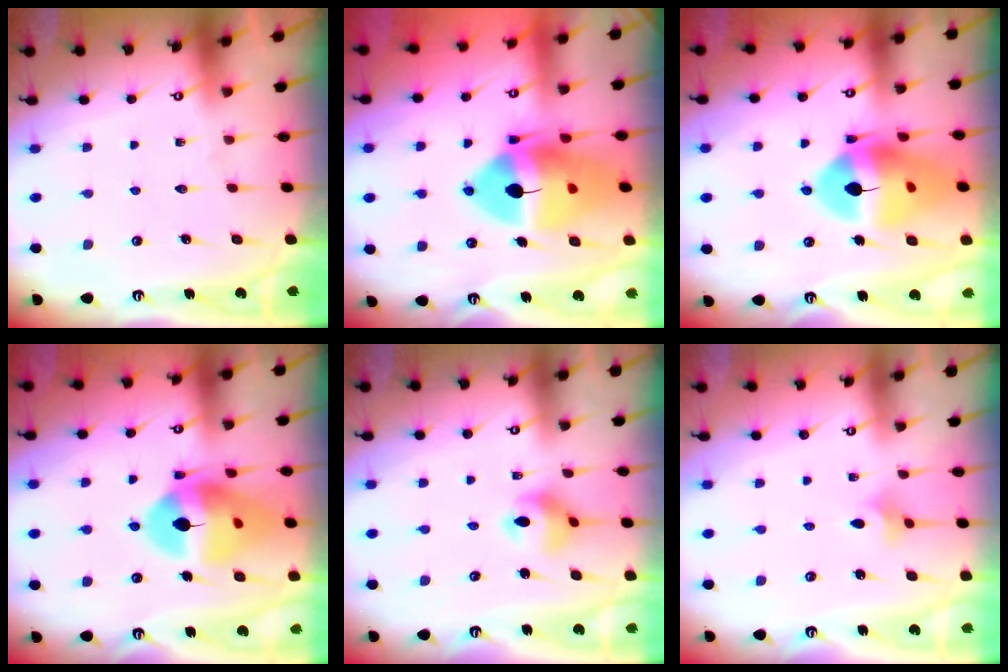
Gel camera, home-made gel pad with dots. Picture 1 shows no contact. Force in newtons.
{"total": 19.6, "press": 19.5, "slide": 2.7}
{"total": 17.9, "press": 17.8, "slide": 1.9}
{"total": 16.8, "press": 16.7, "slide": 1.6}
{"total": 7.9, "press": 7.9, "slide": 0.6}
{"total": 2.7, "press": 2.6, "slide": 0.7}